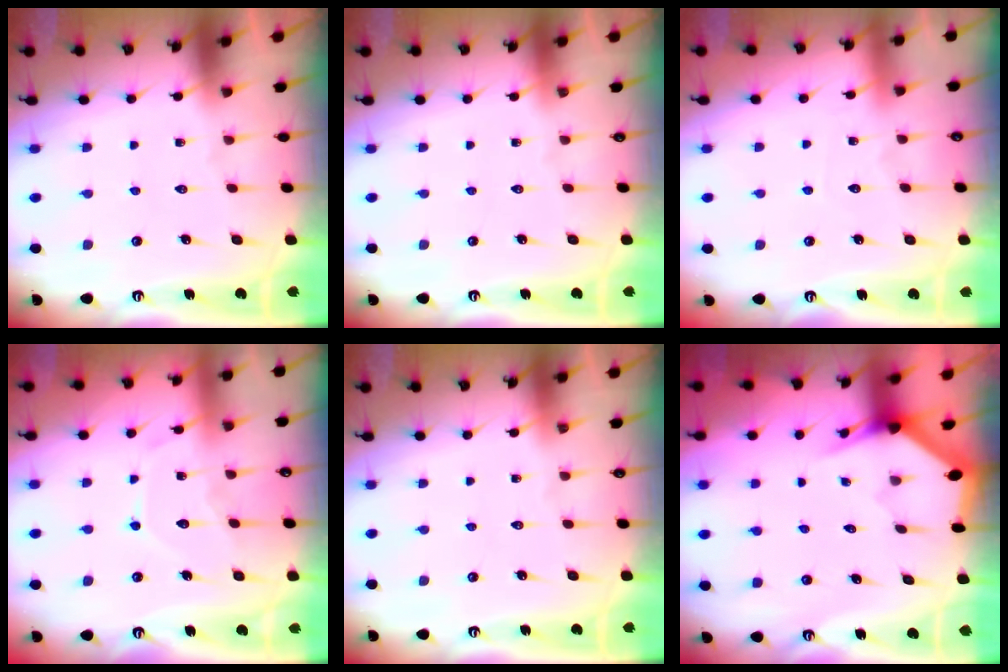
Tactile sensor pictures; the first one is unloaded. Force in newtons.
{"total": 0.0}
{"total": 3.2, "press": 3.2, "slide": 0.4}
{"total": 9.2, "press": 9.2, "slide": 0.9}
{"total": 0.0}
{"total": 3.1, "press": 3.1, "slide": 0.0}